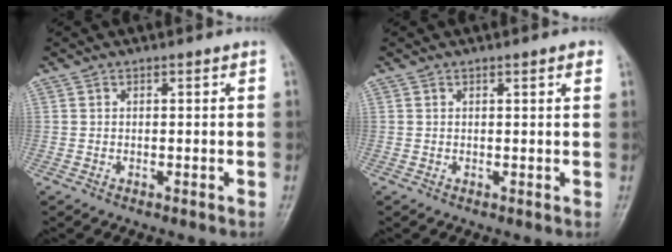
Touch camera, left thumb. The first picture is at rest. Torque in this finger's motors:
{"motor_torque": [-0.04, -0.04, 0.09, 0.10, 0.03]}